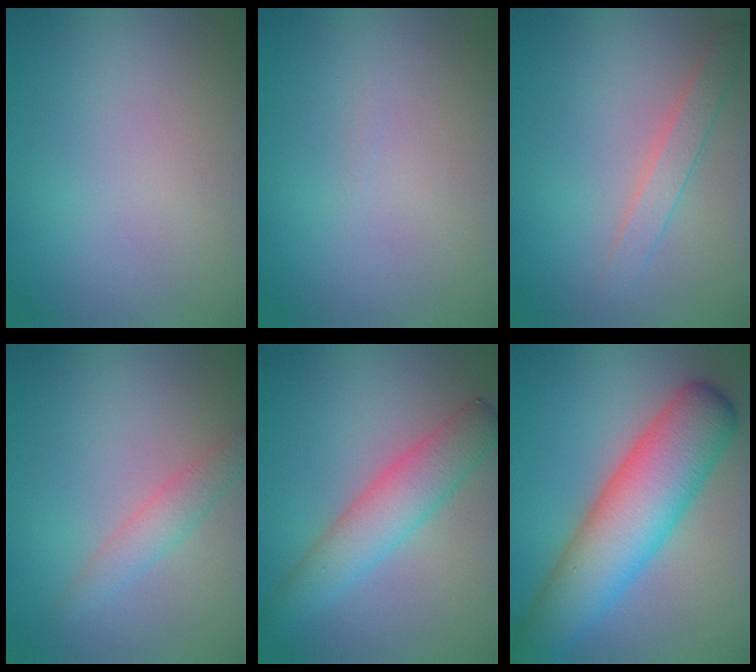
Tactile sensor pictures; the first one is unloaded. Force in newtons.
{"total": 0.0}
{"total": 1.8, "press": 1.8, "slide": 0.1}
{"total": 2.0, "press": 2.0, "slide": 0.0}
{"total": 4.3, "press": 4.3, "slide": 0.2}
{"total": 8.6, "press": 8.6, "slide": 0.3}